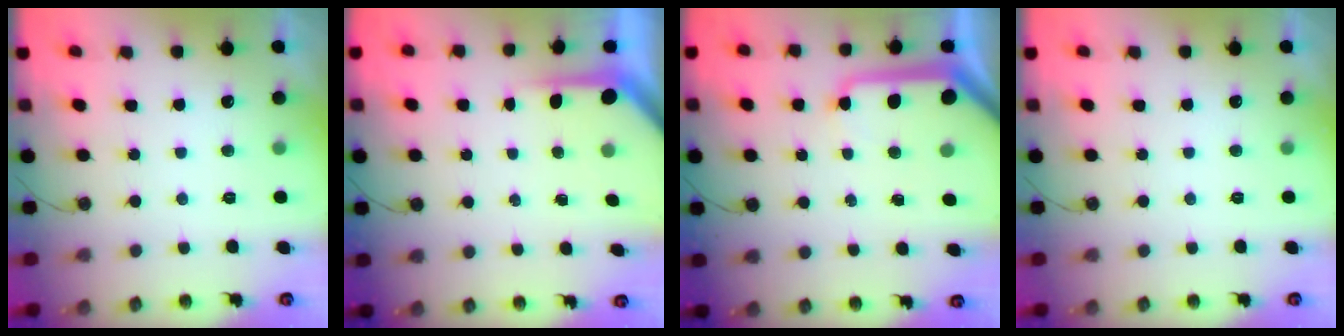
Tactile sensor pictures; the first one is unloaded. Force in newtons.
{"total": 3.8, "press": 3.8, "slide": 0.3}
{"total": 12.8, "press": 12.7, "slide": 1.3}
{"total": 0.0}